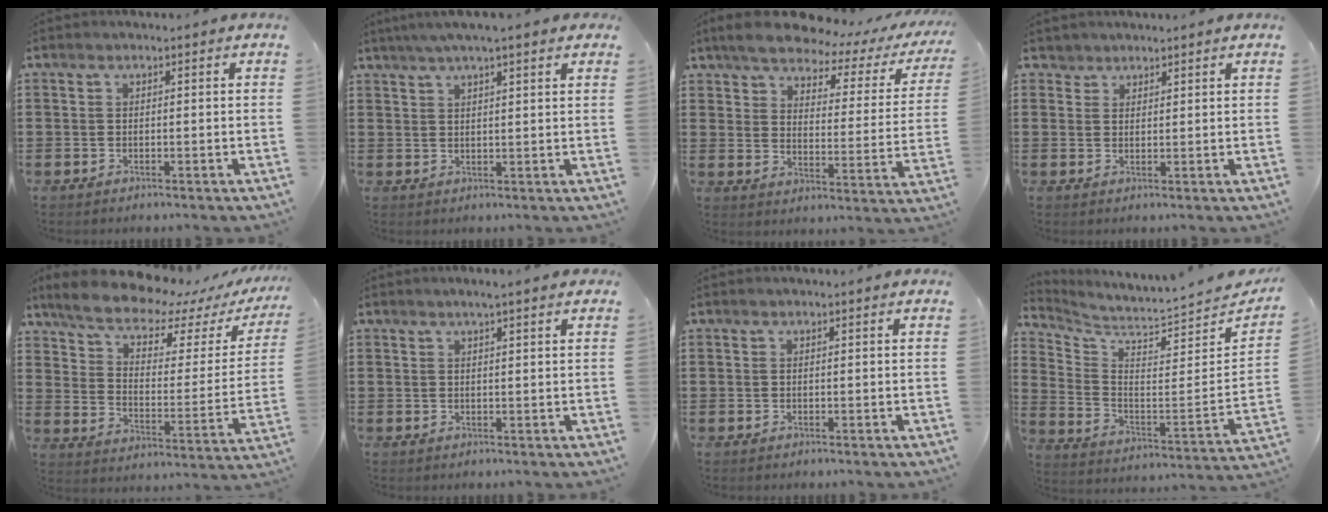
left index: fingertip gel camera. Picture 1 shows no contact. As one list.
[{"total": 3.9, "force": [3.1, 0.0, 2.4], "torque": [-0.054, 0.000, 0.055]}, {"total": 5.6, "force": [5.1, 1.2, 1.9], "torque": [-0.068, -0.028, 0.085]}, {"total": 2.1, "force": [1.8, 1.1, -0.1], "torque": [-0.005, 0.005, 0.036]}, {"total": 9.4, "force": [8.1, 2.3, 4.1], "torque": [-0.102, -0.050, 0.137]}, {"total": 1.7, "force": [1.3, -0.1, 1.1], "torque": [-0.022, 0.001, 0.023]}, {"total": 0.0}, {"total": 4.1, "force": [4.0, -0.2, 0.9], "torque": [-0.043, -0.061, 0.061]}]